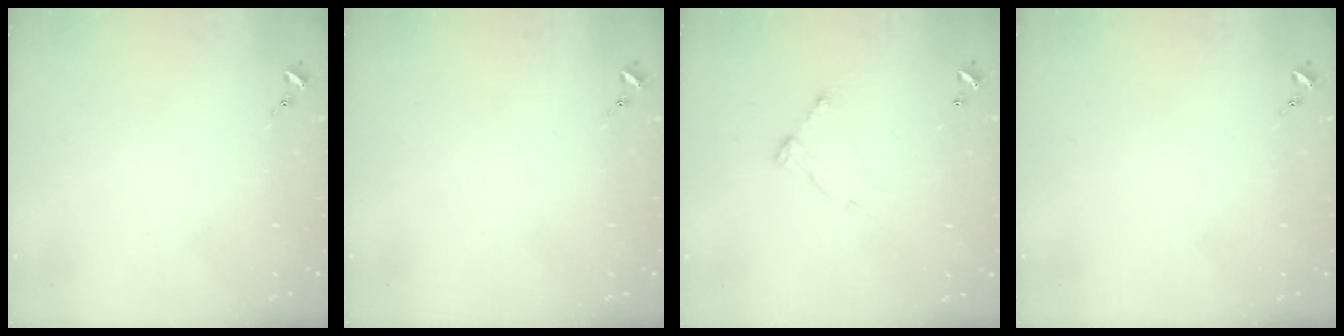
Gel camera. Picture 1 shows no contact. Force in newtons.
{"total": 0.0}
{"total": 6.8, "press": 6.8, "slide": 0.2}
{"total": 0.0}